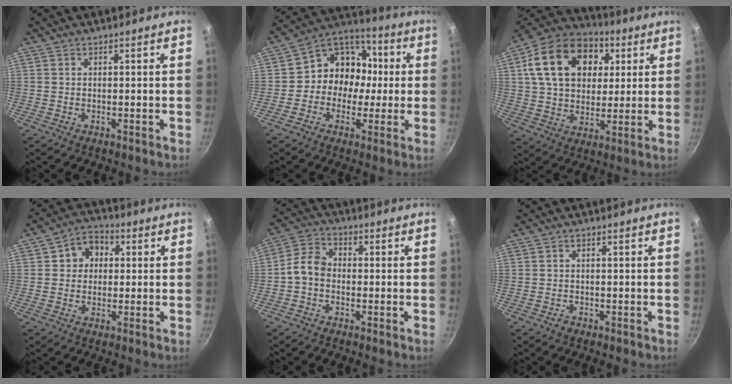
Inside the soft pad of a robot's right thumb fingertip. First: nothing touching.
{"total": 12.3, "force": [-0.6, 10.6, 6.1], "torque": [-0.041, 0.039, -0.030]}
{"total": 21.3, "force": [6.2, 15.2, 13.5], "torque": [-0.211, 0.009, 0.098]}
{"total": 6.8, "force": [1.3, 5.8, 3.3], "torque": [-0.015, 0.010, 0.009]}
{"total": 5.8, "force": [-1.2, 4.4, 3.5], "torque": [-0.057, 0.026, -0.039]}
{"total": 0.9, "force": [-0.6, 0.7, 0.2], "torque": [-0.005, 0.006, -0.008]}